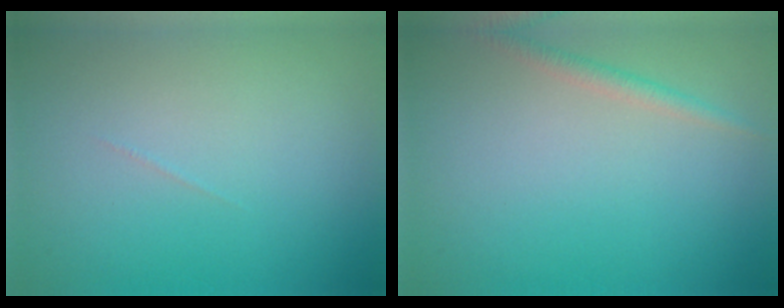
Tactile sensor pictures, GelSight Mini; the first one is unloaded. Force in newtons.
{"total": 1.5, "press": 1.5, "slide": 0.0}